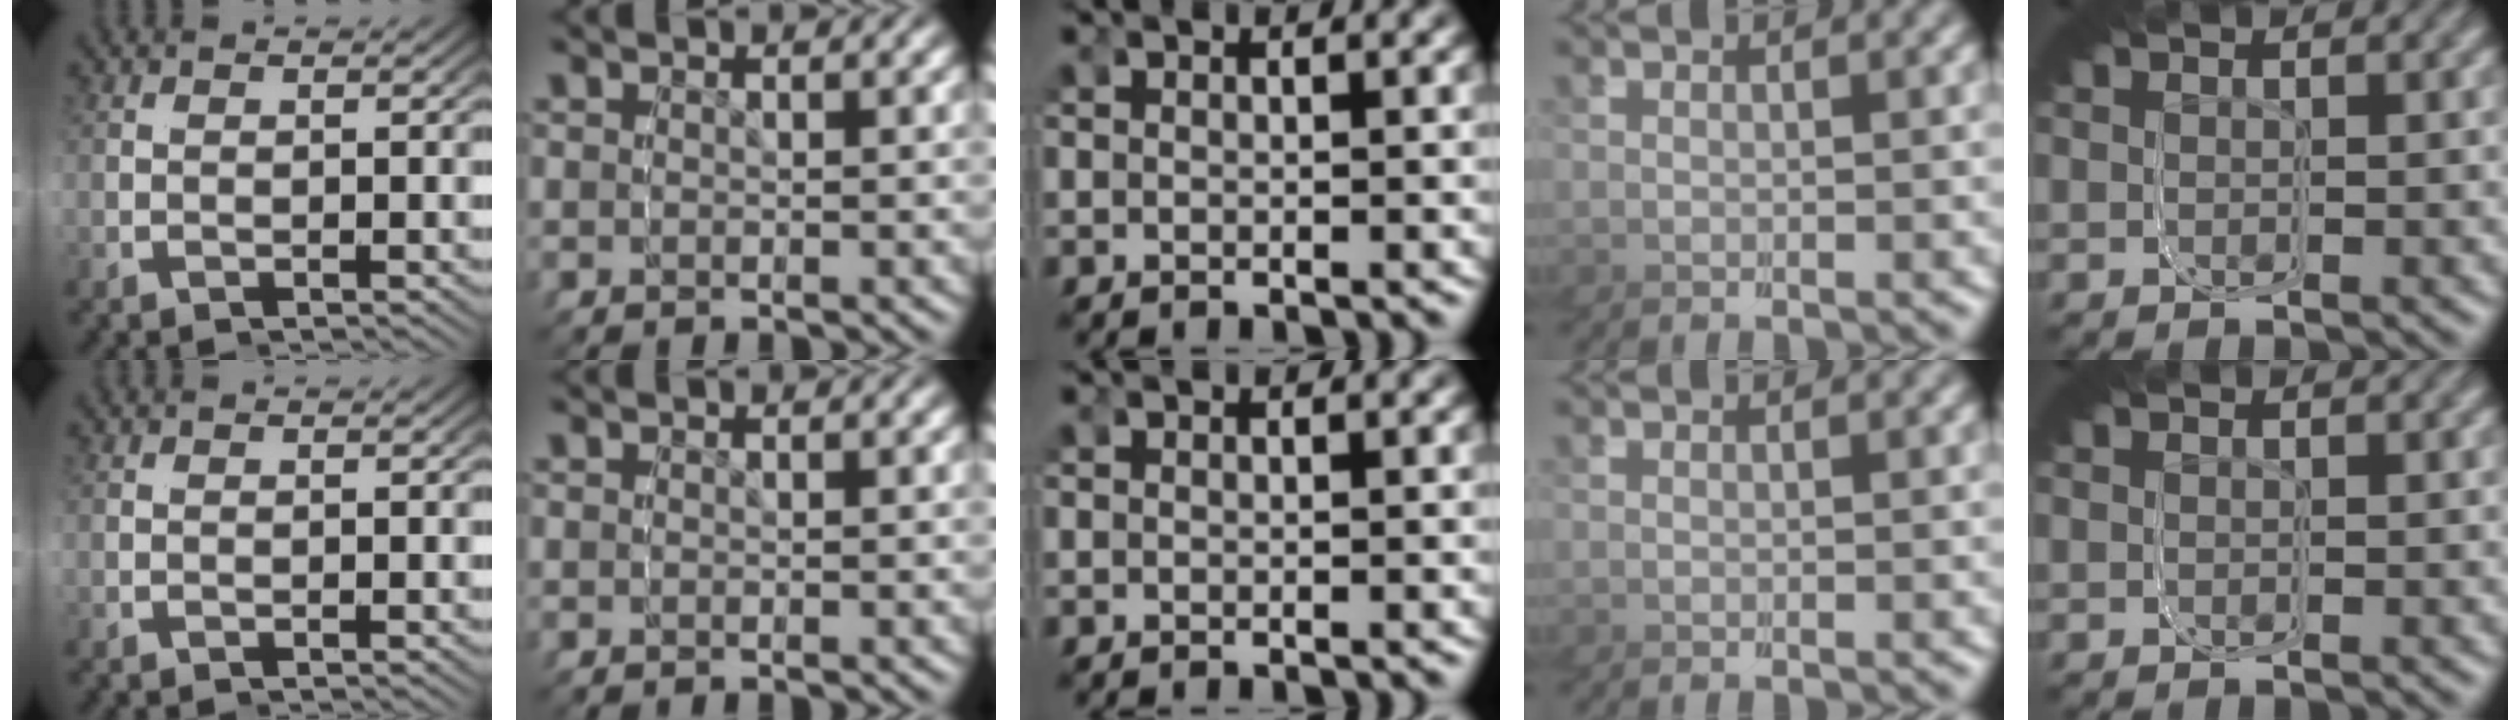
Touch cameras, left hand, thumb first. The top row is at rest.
{}